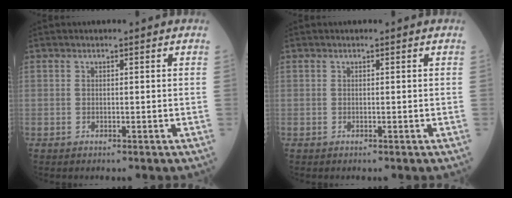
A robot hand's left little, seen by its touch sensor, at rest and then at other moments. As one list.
[{"total": 0.0}]